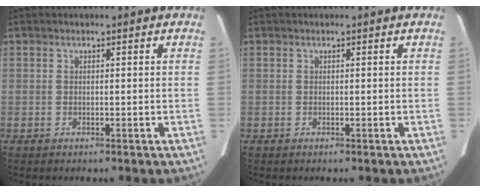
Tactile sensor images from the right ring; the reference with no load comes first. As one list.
[{"total": 0.0}]